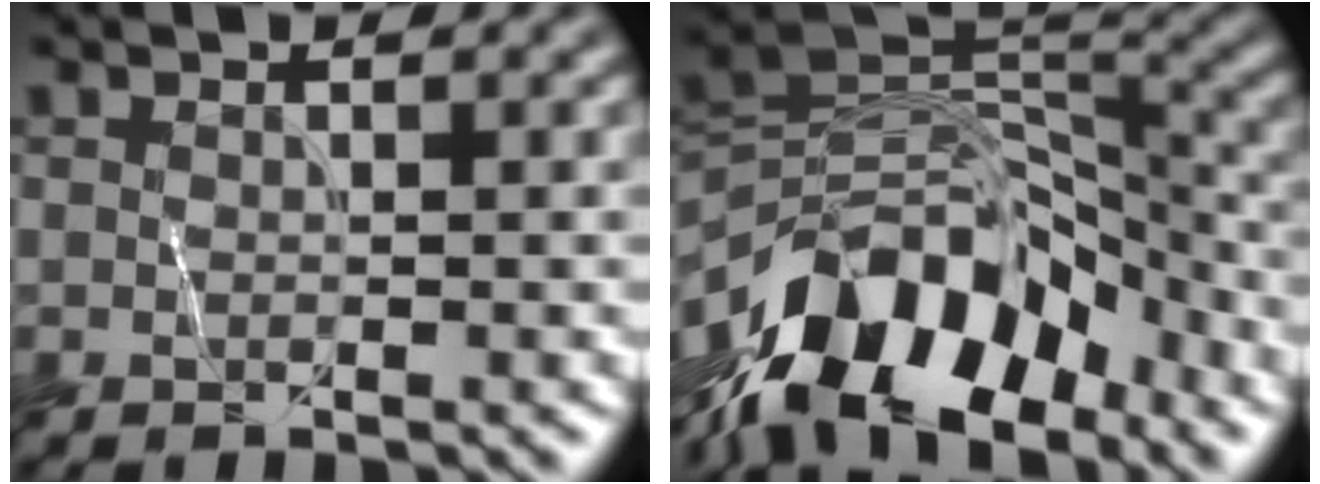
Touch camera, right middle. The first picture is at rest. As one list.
[{"total": 13.0, "force": [-8.2, 6.4, 7.7], "torque": [-0.129, 0.016, -0.151]}]